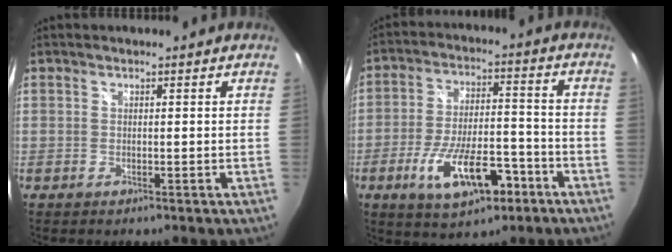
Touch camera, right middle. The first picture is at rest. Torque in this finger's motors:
{"motor_torque": [1.51, -0.62, 0.28, 0.19]}